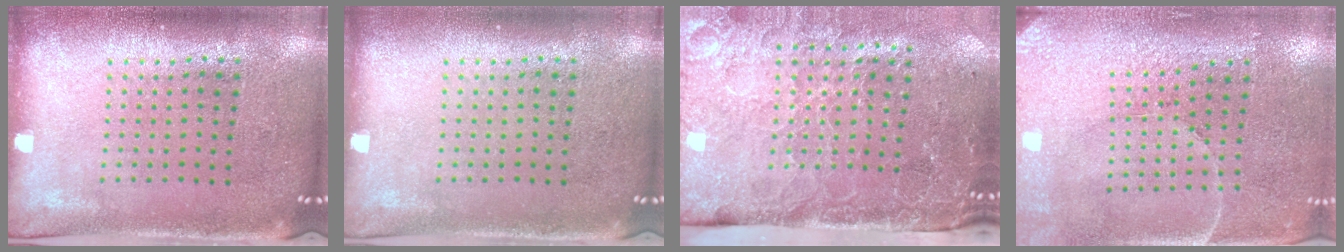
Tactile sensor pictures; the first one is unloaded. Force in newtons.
{"total": 0.0}
{"total": 4.6, "press": 3.7, "slide": 2.8}
{"total": 3.2, "press": 3.1, "slide": 0.4}